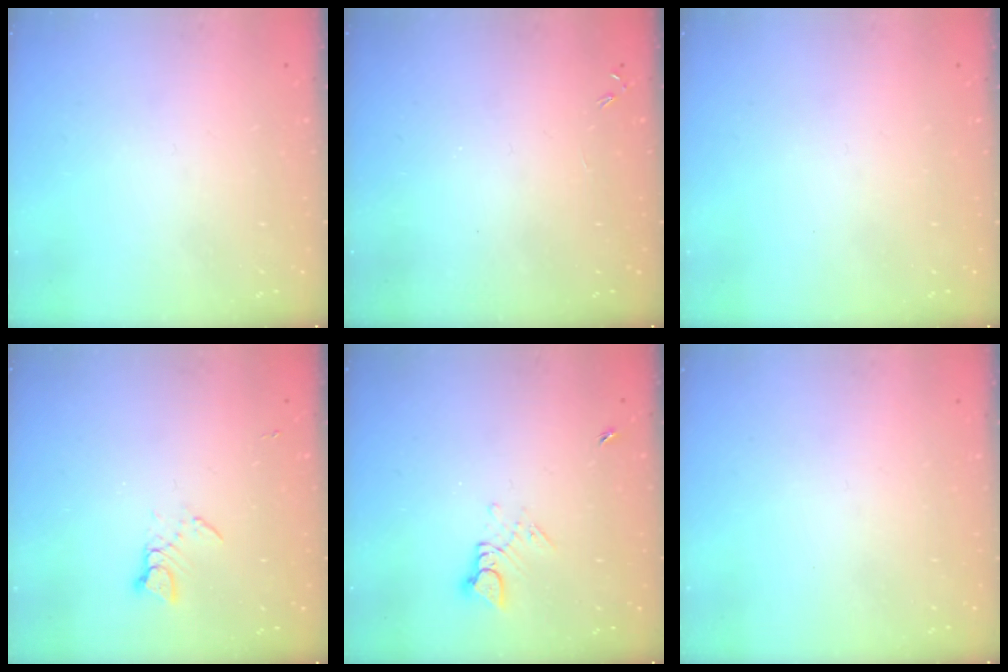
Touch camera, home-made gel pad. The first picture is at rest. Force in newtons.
{"total": 0.0}
{"total": 0.0}
{"total": 3.8, "press": 3.8, "slide": 0.5}
{"total": 3.7, "press": 3.6, "slide": 0.6}
{"total": 0.0}